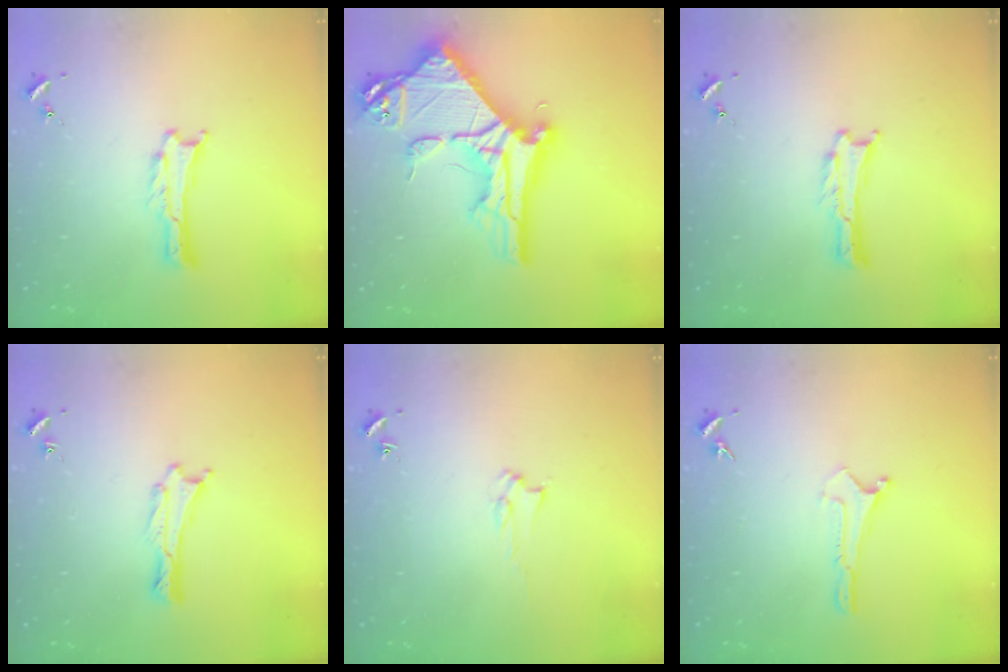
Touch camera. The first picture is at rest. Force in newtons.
{"total": 14.0, "press": 13.9, "slide": 1.4}
{"total": 0.0}
{"total": 0.0}
{"total": 1.6, "press": 1.6, "slide": 0.2}
{"total": 0.0}